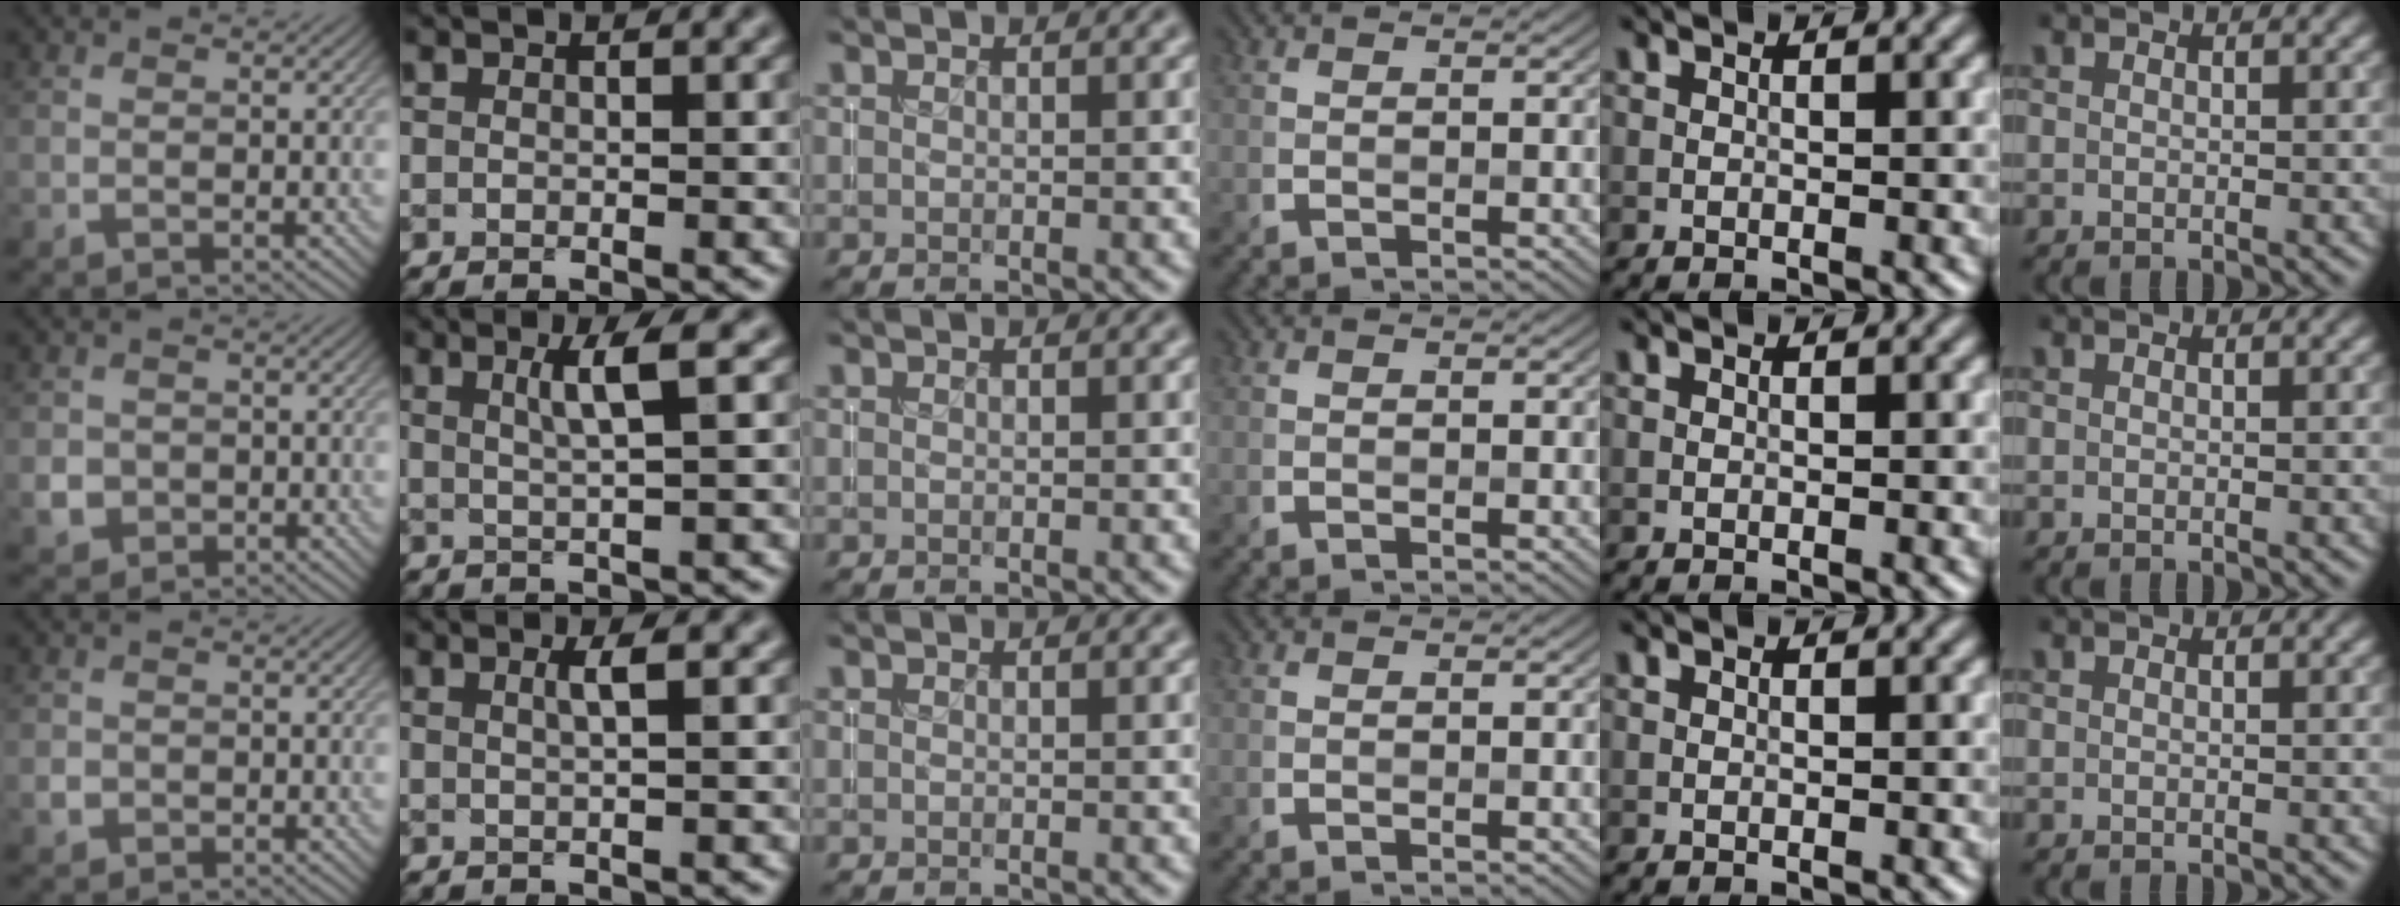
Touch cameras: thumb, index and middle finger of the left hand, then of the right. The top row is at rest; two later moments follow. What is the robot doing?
{"motion": "insert", "object": "coin"}